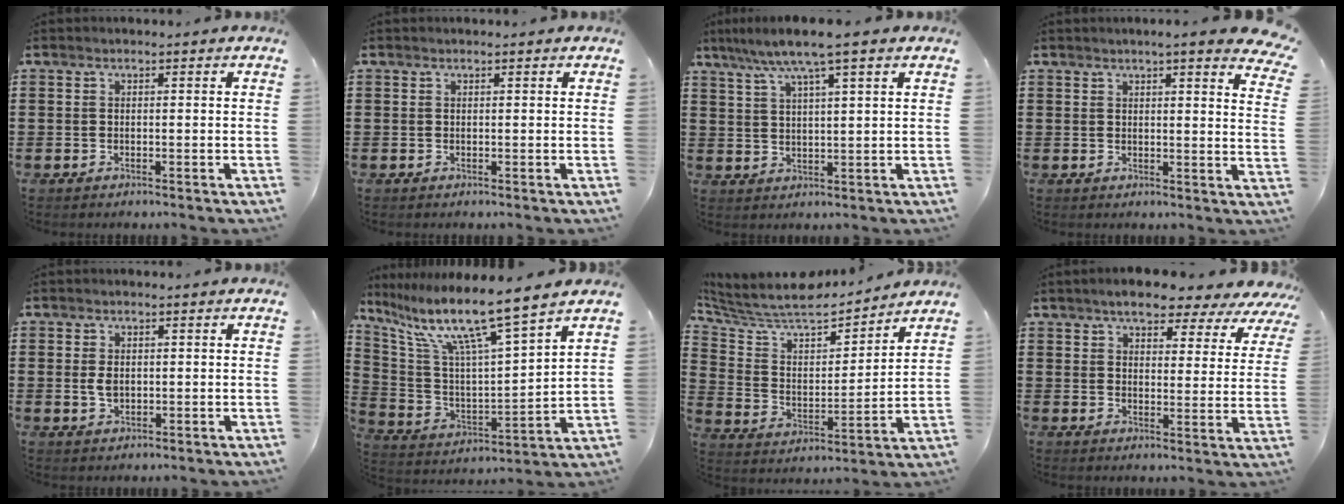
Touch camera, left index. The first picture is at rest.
{"total": 0.0}
{"total": 6.4, "force": [4.5, 0.0, 4.6], "torque": [-0.100, -0.010, 0.076]}
{"total": 3.8, "force": [3.2, -0.6, 1.8], "torque": [-0.039, -0.015, 0.054]}
{"total": 2.5, "force": [0.2, 1.5, 1.9], "torque": [-0.047, 0.002, 0.002]}
{"total": 11.2, "force": [8.5, -0.1, 7.4], "torque": [-0.173, -0.057, 0.134]}
{"total": 8.2, "force": [7.6, 1.8, 2.4], "torque": [-0.087, -0.058, 0.128]}
{"total": 5.9, "force": [5.4, 1.2, 2.3], "torque": [-0.061, -0.022, 0.090]}